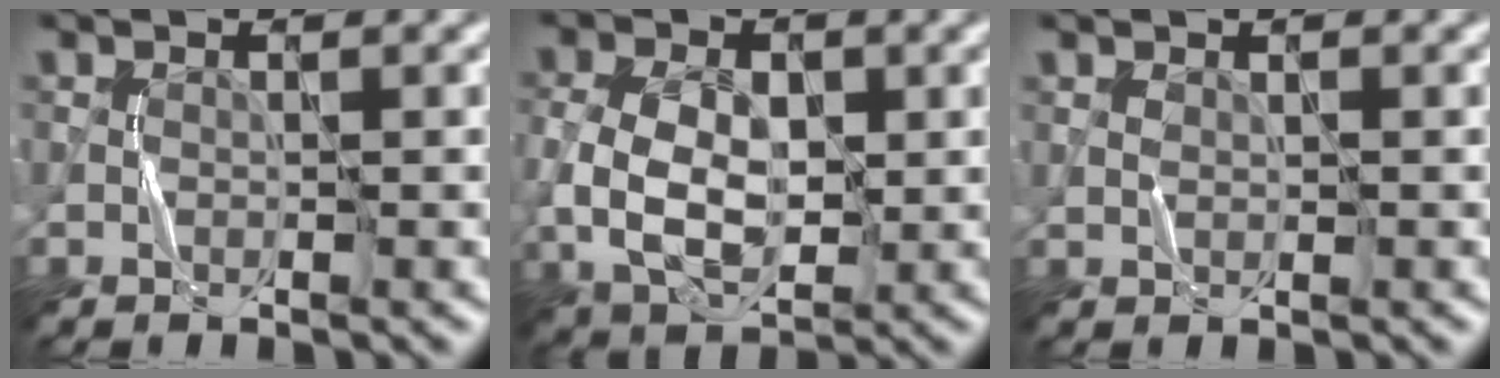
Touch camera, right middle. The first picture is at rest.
{"total": 6.4, "force": [-0.4, 4.2, 4.8], "torque": [-0.103, -0.004, -0.007]}
{"total": 0.7, "force": [0.3, 0.4, 0.5], "torque": [-0.012, 0.001, 0.006]}